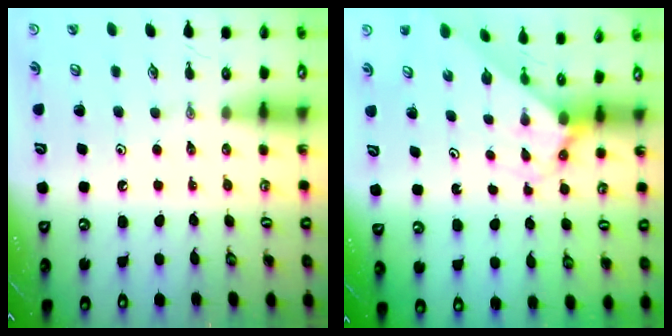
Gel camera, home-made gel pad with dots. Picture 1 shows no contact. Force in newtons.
{"total": 2.3, "press": 2.3, "slide": 0.2}